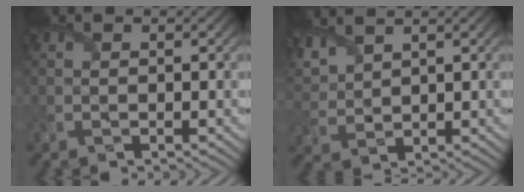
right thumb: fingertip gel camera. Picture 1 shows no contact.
{"total": 5.1, "force": [4.0, 1.9, 2.5], "torque": [-0.080, 0.014, 0.085]}